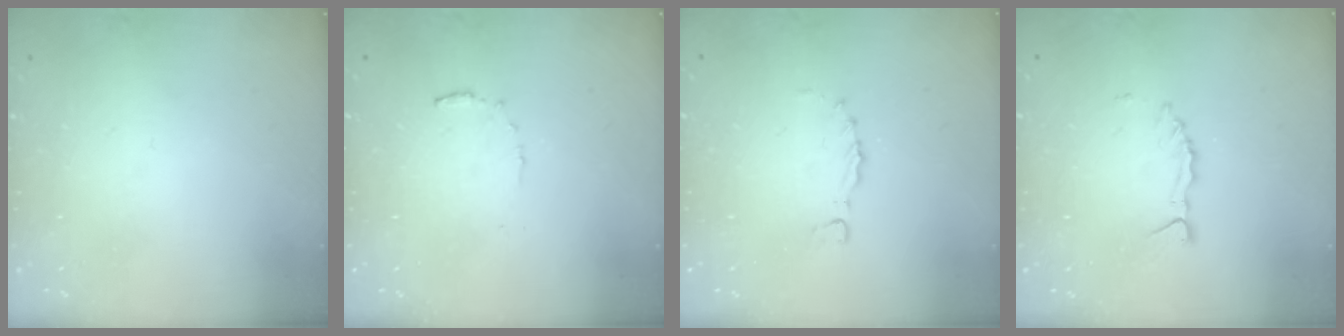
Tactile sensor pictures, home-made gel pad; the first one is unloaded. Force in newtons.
{"total": 5.1, "press": 5.1, "slide": 0.3}
{"total": 0.0}
{"total": 2.7, "press": 2.7, "slide": 0.3}